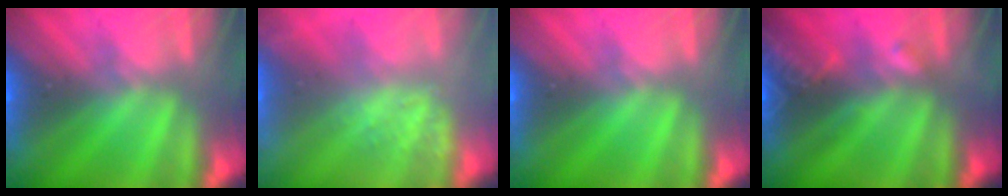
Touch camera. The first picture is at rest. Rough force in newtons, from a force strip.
{"total": 2.4}
{"total": 0.0}
{"total": 2.8}